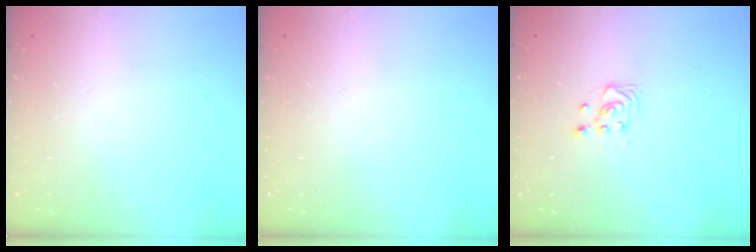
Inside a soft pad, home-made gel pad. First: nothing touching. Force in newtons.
{"total": 0.0}
{"total": 3.5, "press": 3.2, "slide": 1.5}